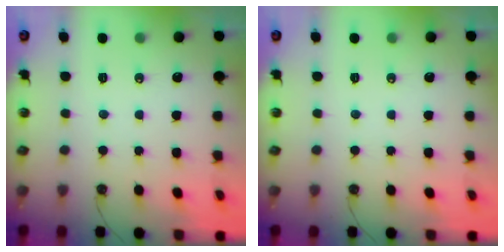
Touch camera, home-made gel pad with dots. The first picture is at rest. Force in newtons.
{"total": 0.0}